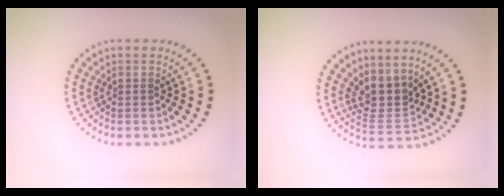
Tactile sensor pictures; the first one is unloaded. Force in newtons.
{"total": 3.2, "press": 2.5, "slide": 2.0}